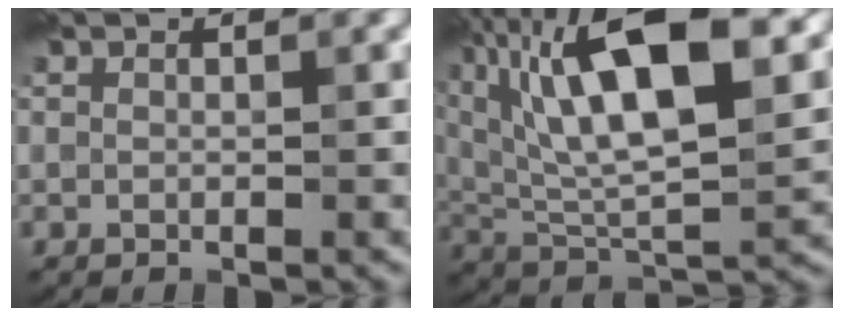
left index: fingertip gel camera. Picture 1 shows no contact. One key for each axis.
{"total": 15.9, "fx": 6.2, "fy": 6.4, "fz": 13.2, "tx": -0.236, "ty": 0.018, "tz": 0.099}